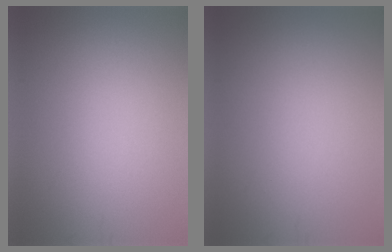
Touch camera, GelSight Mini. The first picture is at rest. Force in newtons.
{"total": 0.0}